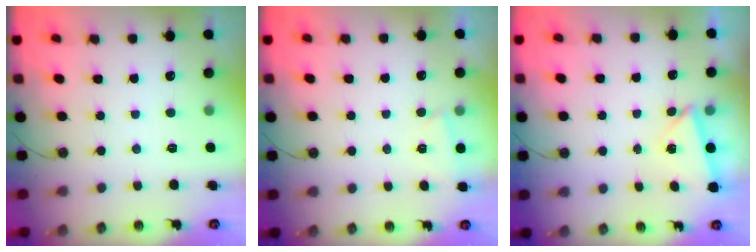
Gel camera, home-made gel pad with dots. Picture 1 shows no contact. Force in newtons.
{"total": 1.5, "press": 1.4, "slide": 0.4}
{"total": 2.5, "press": 1.9, "slide": 1.6}